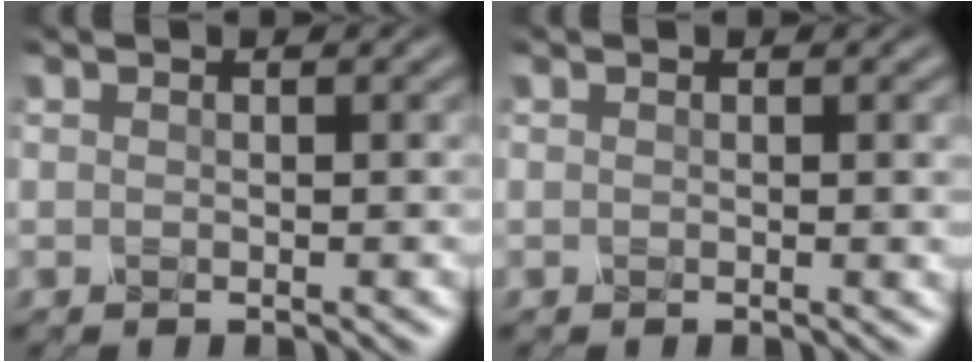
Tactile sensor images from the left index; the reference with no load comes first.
{"total": 1.2, "force": [0.2, 0.5, 1.1], "torque": [-0.007, 0.002, -0.001]}